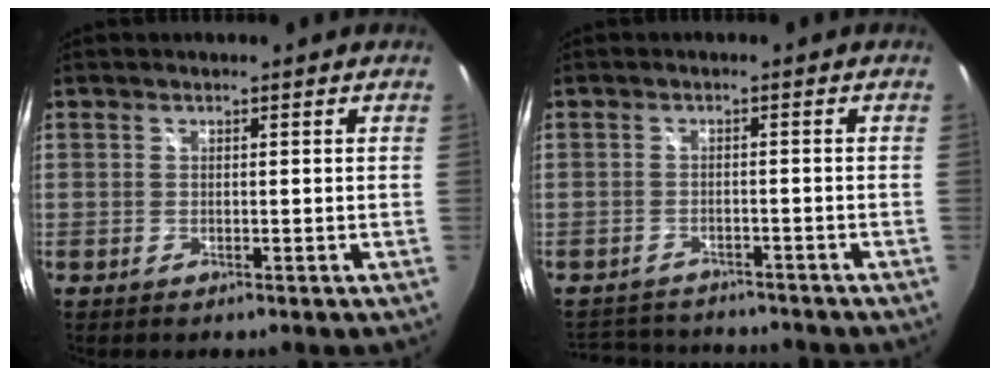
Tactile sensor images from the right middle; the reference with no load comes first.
{"total": 8.7, "force": [-8.0, 2.7, 2.1], "torque": [-0.060, 0.004, -0.119]}